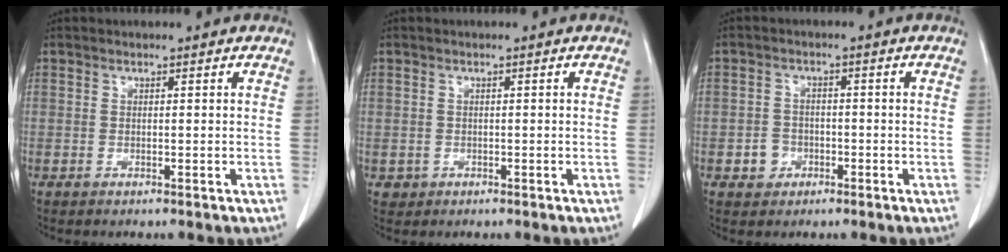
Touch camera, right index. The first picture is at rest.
{"total": 1.3, "force": [-0.4, 1.2, 0.1], "torque": [-0.001, 0.005, -0.002]}
{"total": 3.0, "force": [-1.3, 2.6, 0.8], "torque": [-0.009, 0.009, -0.019]}